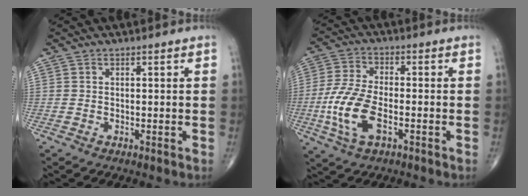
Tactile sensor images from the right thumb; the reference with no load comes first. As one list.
[{"total": 11.0, "force": [-3.2, 5.1, 9.2], "torque": [-0.204, 0.010, -0.064]}]